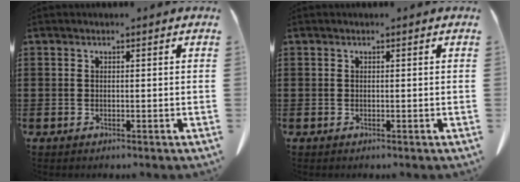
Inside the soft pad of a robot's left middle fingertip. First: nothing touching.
{"total": 0.0}